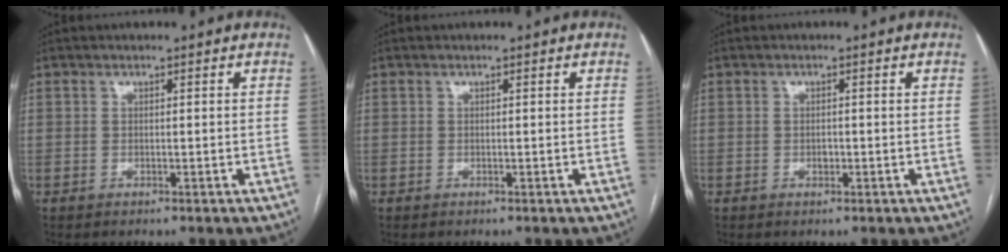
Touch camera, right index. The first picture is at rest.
{"total": 0.0}
{"total": 0.9, "force": [-0.1, 0.6, 0.7], "torque": [-0.013, 0.000, 0.000]}